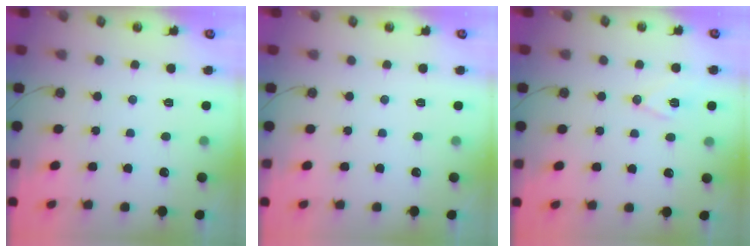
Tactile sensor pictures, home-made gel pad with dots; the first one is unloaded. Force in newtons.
{"total": 0.0}
{"total": 9.2, "press": 8.4, "slide": 3.7}